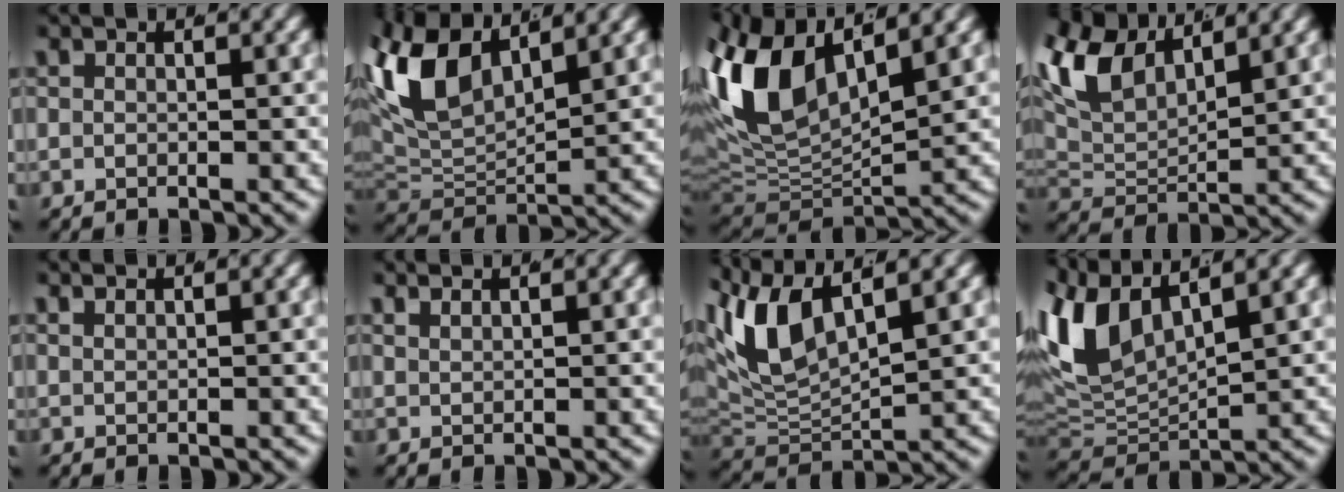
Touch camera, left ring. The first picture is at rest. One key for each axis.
{"total": 10.9, "fx": 3.8, "fy": 6.8, "fz": 7.5, "tx": -0.184, "ty": -0.014, "tz": 0.076}
{"total": 11.2, "fx": 3.2, "fy": 6.5, "fz": 8.5, "tx": -0.187, "ty": -0.009, "tz": 0.063}
{"total": 8.9, "fx": 3.3, "fy": 5.6, "fz": 6.1, "tx": -0.149, "ty": -0.015, "tz": 0.068}
{"total": 1.2, "fx": 1.0, "fy": -0.7, "fz": 0.1, "tx": 0.002, "ty": -0.001, "tz": 0.022}
{"total": 1.6, "fx": 1.6, "fy": -0.4, "fz": 0.3, "tx": -0.003, "ty": 0.002, "tz": 0.032}
{"total": 7.6, "fx": 2.9, "fy": 4.4, "fz": 5.5, "tx": -0.137, "ty": 0.000, "tz": 0.055}
{"total": 9.5, "fx": 3.0, "fy": 6.2, "fz": 6.6, "tx": -0.163, "ty": -0.009, "tz": 0.062}